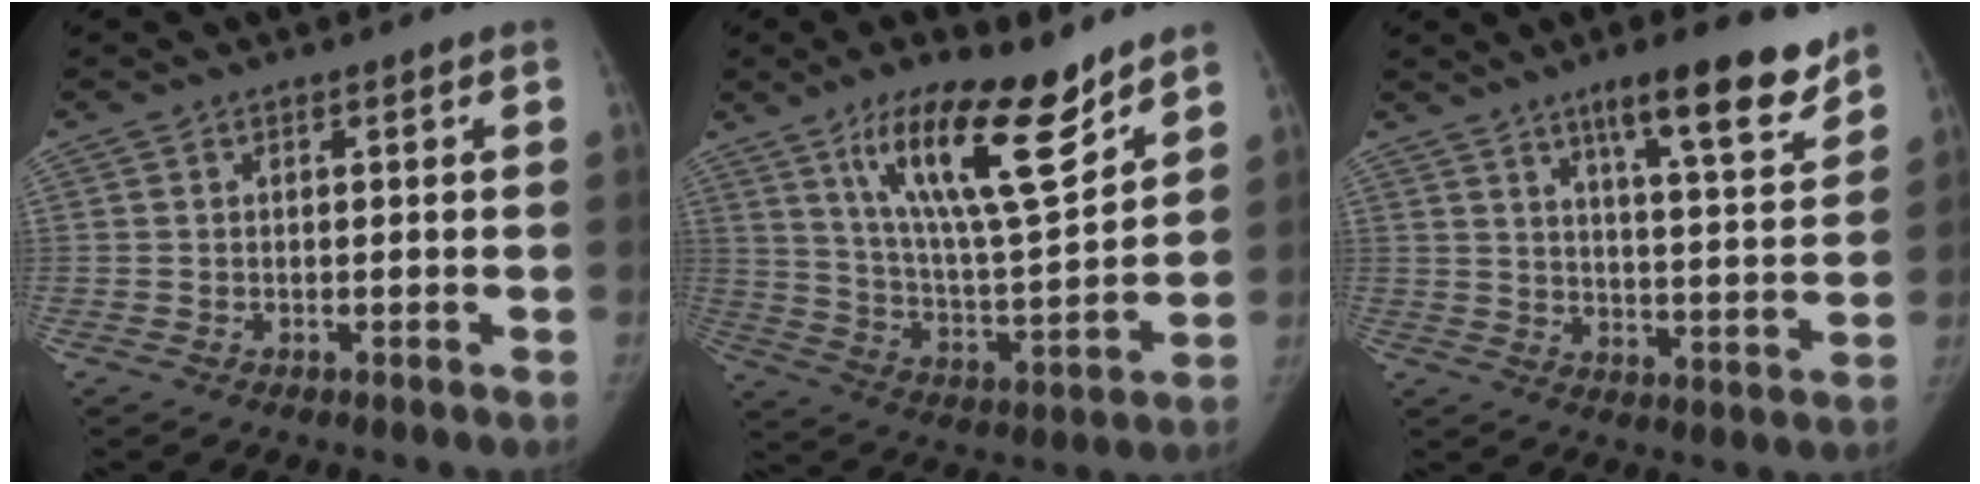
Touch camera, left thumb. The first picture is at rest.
{"total": 19.2, "force": [12.3, 4.7, 14.0], "torque": [-0.208, -0.074, 0.220]}
{"total": 14.5, "force": [10.0, 2.7, 10.1], "torque": [-0.126, -0.058, 0.154]}